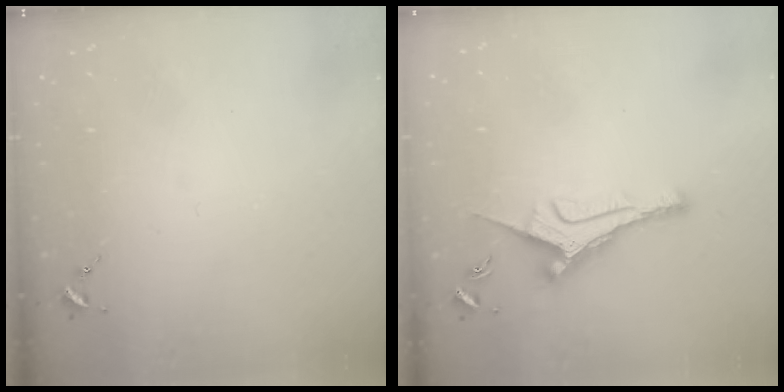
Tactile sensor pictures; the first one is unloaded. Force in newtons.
{"total": 10.1, "press": 10.1, "slide": 0.3}